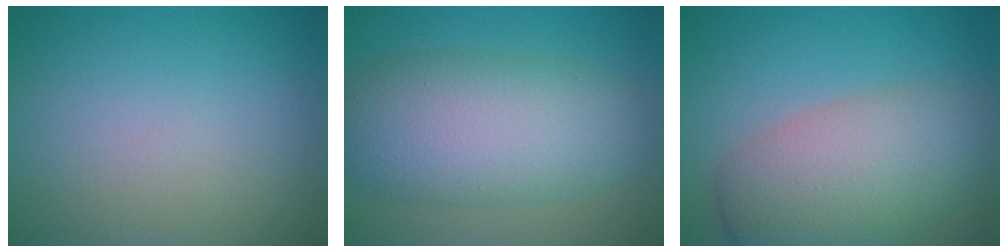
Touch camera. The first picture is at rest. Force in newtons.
{"total": 9.6, "press": 9.6, "slide": 0.1}
{"total": 8.1, "press": 8.1, "slide": 0.3}